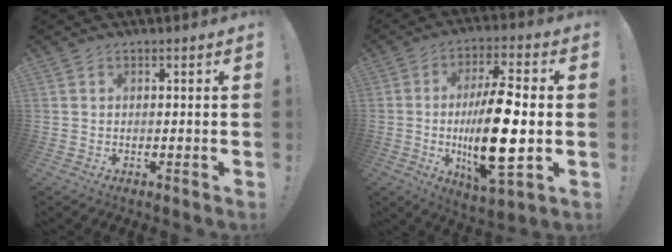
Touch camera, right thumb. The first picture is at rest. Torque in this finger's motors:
{"motor_torque": [2.27, 2.74, 2.09, -0.68, 0.39]}